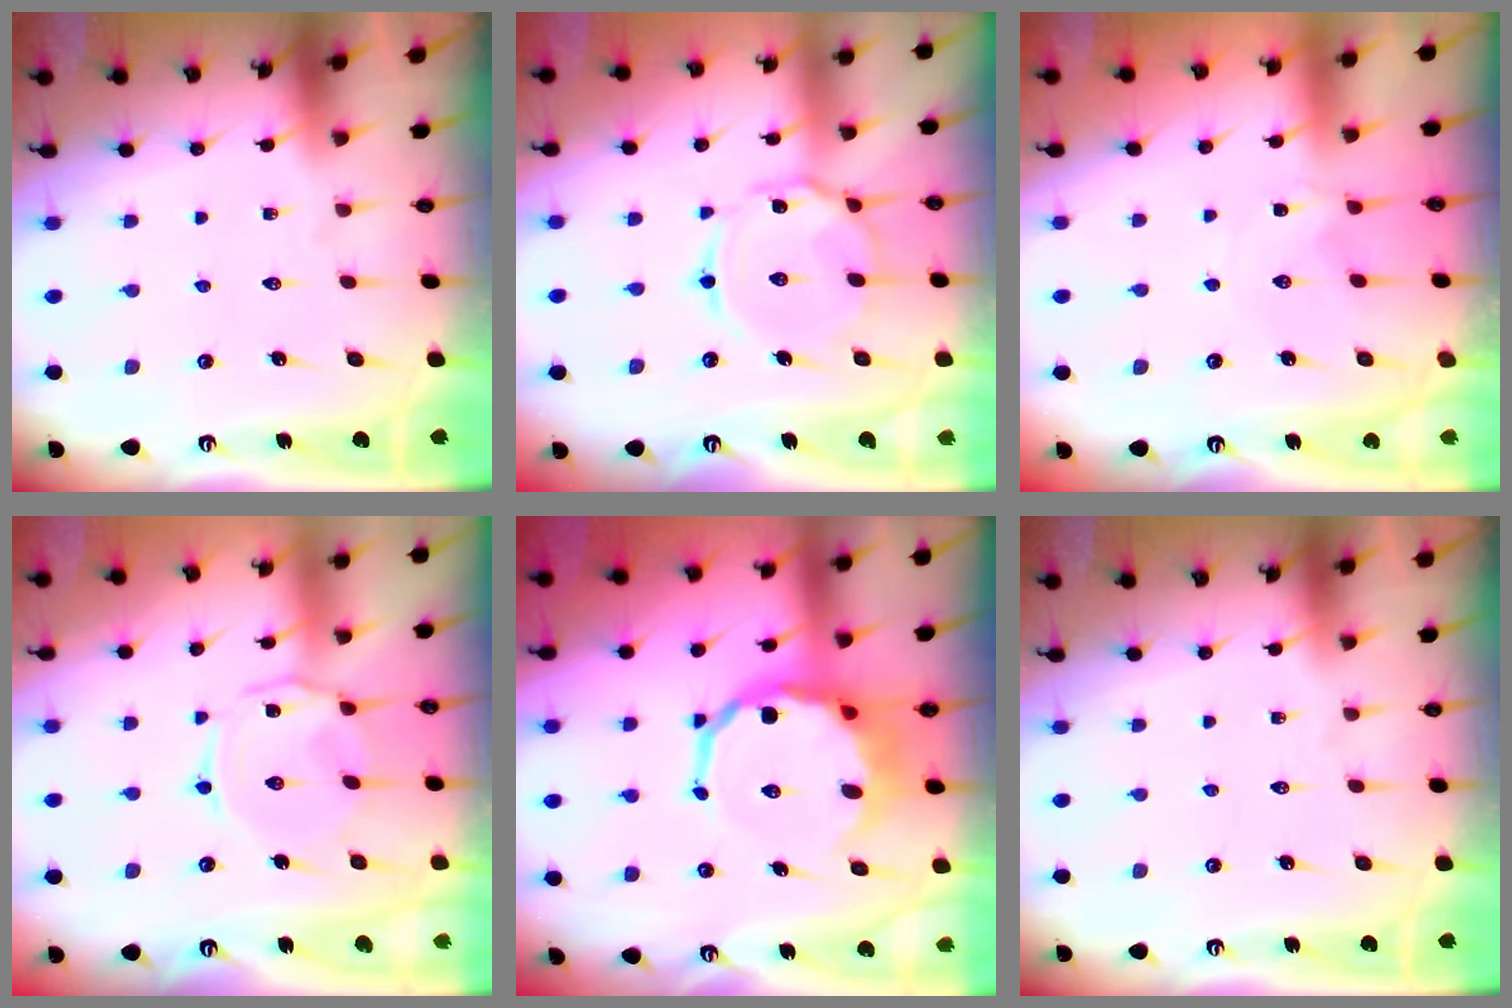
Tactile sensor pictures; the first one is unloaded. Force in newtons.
{"total": 9.6, "press": 9.5, "slide": 0.7}
{"total": 1.3, "press": 1.2, "slide": 0.4}
{"total": 5.6, "press": 5.6, "slide": 0.6}
{"total": 11.4, "press": 11.1, "slide": 2.8}
{"total": 0.0}